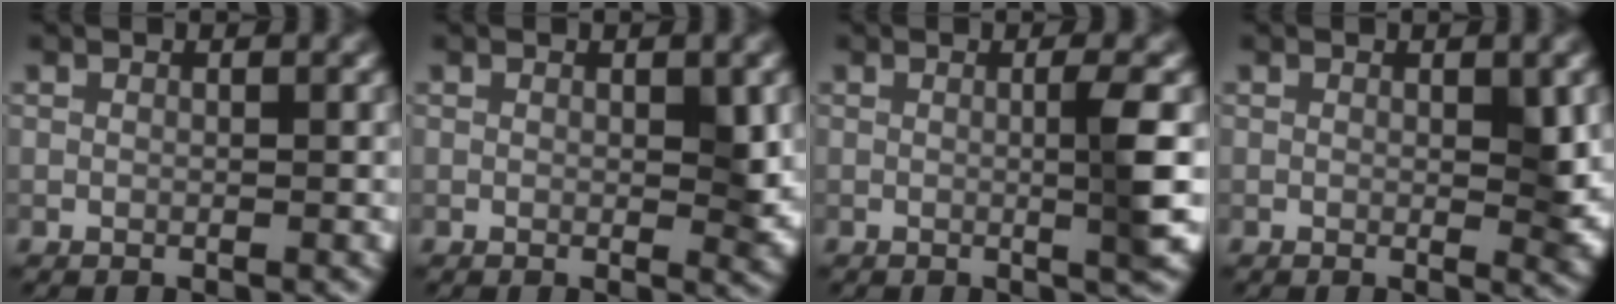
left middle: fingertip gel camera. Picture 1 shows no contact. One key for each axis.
{"total": 2.1, "fx": 0.2, "fy": 0.6, "fz": 2.0, "tx": -0.023, "ty": -0.006, "tz": 0.004}
{"total": 3.1, "fx": 0.0, "fy": 0.2, "fz": 3.0, "tx": -0.046, "ty": -0.001, "tz": -0.002}
{"total": 2.4, "fx": 0.2, "fy": 0.7, "fz": 2.3, "tx": -0.028, "ty": -0.006, "tz": 0.004}